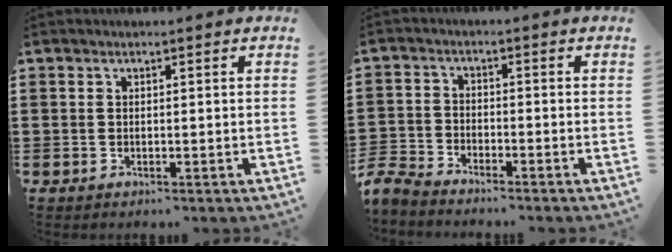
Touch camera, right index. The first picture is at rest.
{"total": 3.8, "force": [-3.8, 0.5, 0.1], "torque": [-0.027, -0.006, -0.087]}